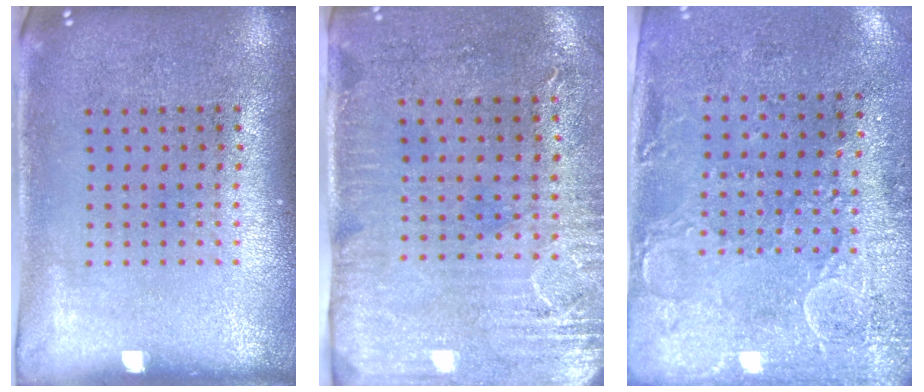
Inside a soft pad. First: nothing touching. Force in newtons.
{"total": 2.9, "press": 2.4, "slide": 1.6}
{"total": 3.0, "press": 2.3, "slide": 1.9}